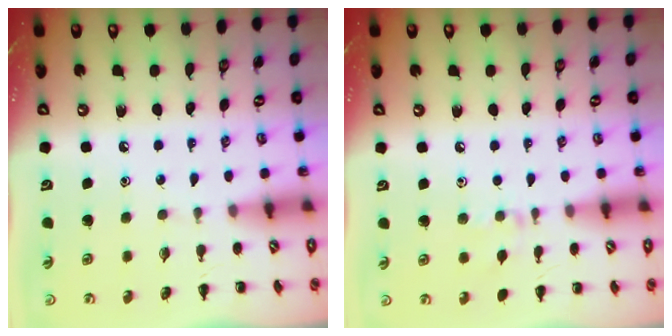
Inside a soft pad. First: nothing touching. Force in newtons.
{"total": 6.6, "press": 6.4, "slide": 1.8}